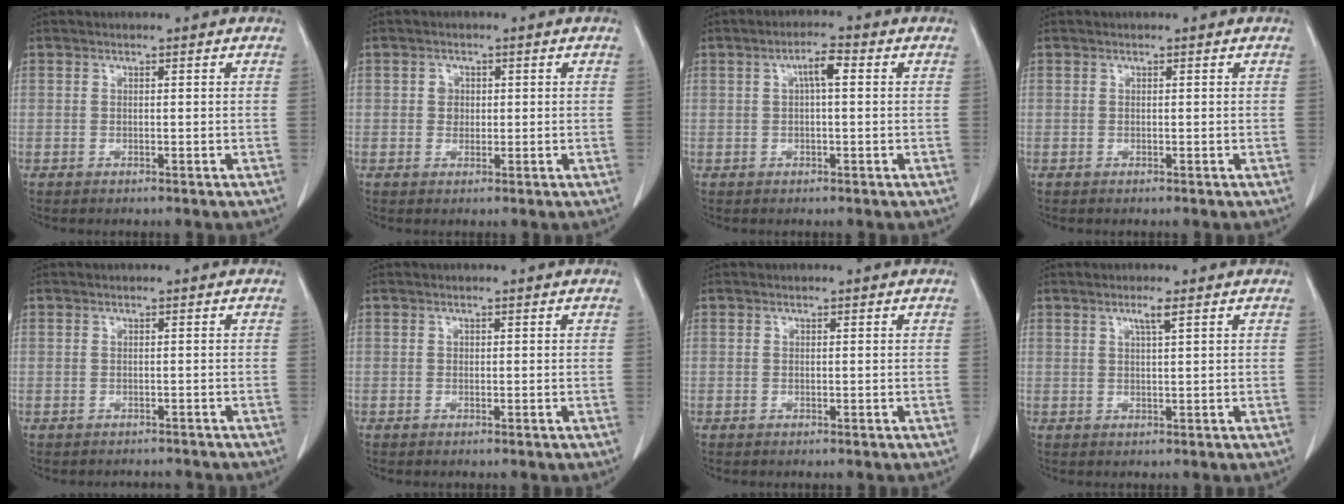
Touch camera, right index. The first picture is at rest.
{"total": 2.4, "force": [0.3, 2.1, 1.0], "torque": [-0.017, 0.010, 0.008]}
{"total": 3.9, "force": [0.9, 1.1, 3.7], "torque": [-0.070, 0.015, 0.018]}
{"total": 0.0}
{"total": 2.9, "force": [-2.4, 1.7, 0.1], "torque": [-0.007, 0.009, -0.031]}
{"total": 0.5, "force": [0.0, 0.4, 0.2], "torque": [-0.008, 0.008, 0.002]}
{"total": 0.0}
{"total": 2.6, "force": [1.3, 0.0, 2.2], "torque": [-0.044, 0.000, 0.026]}